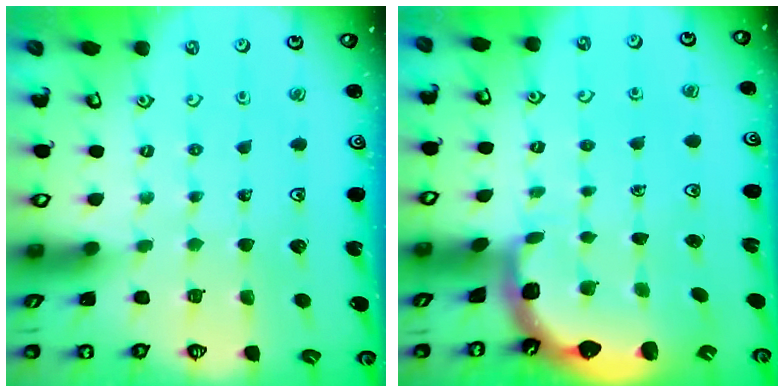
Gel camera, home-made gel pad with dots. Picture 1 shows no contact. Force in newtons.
{"total": 2.5, "press": 1.6, "slide": 1.9}